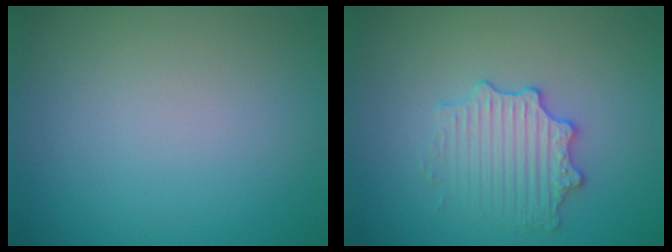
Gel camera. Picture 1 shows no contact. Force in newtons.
{"total": 2.9, "press": 2.8, "slide": 0.5}